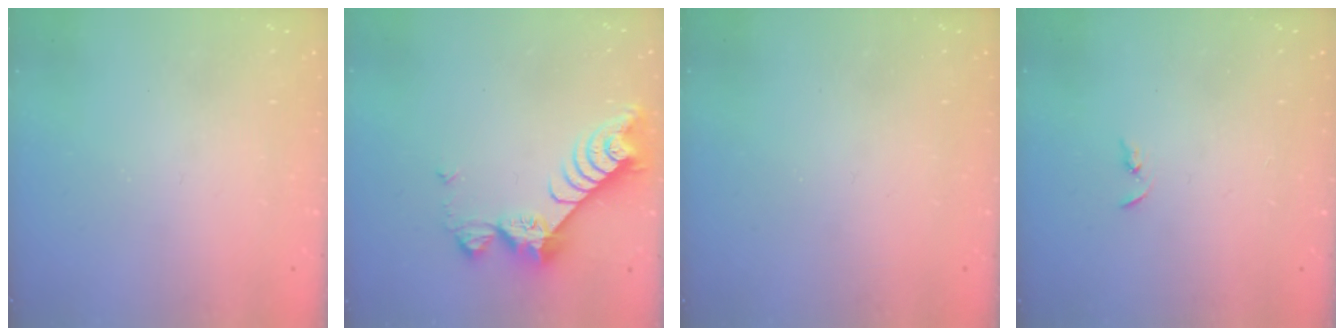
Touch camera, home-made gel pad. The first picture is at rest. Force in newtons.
{"total": 9.1, "press": 9.1, "slide": 0.6}
{"total": 0.0}
{"total": 2.4, "press": 2.3, "slide": 0.2}